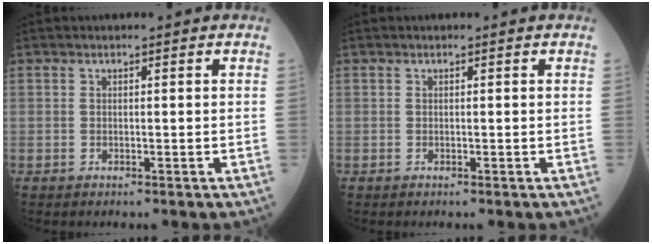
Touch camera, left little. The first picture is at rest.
{"total": 0.0}